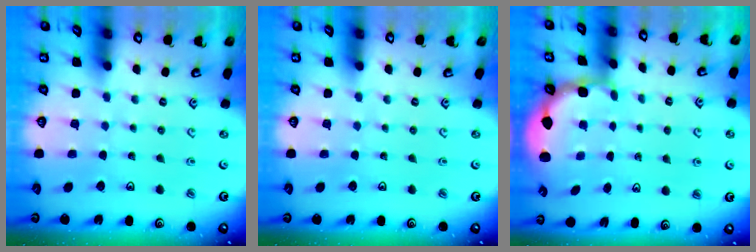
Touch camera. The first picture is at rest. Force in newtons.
{"total": 0.0}
{"total": 3.0, "press": 2.0, "slide": 2.2}